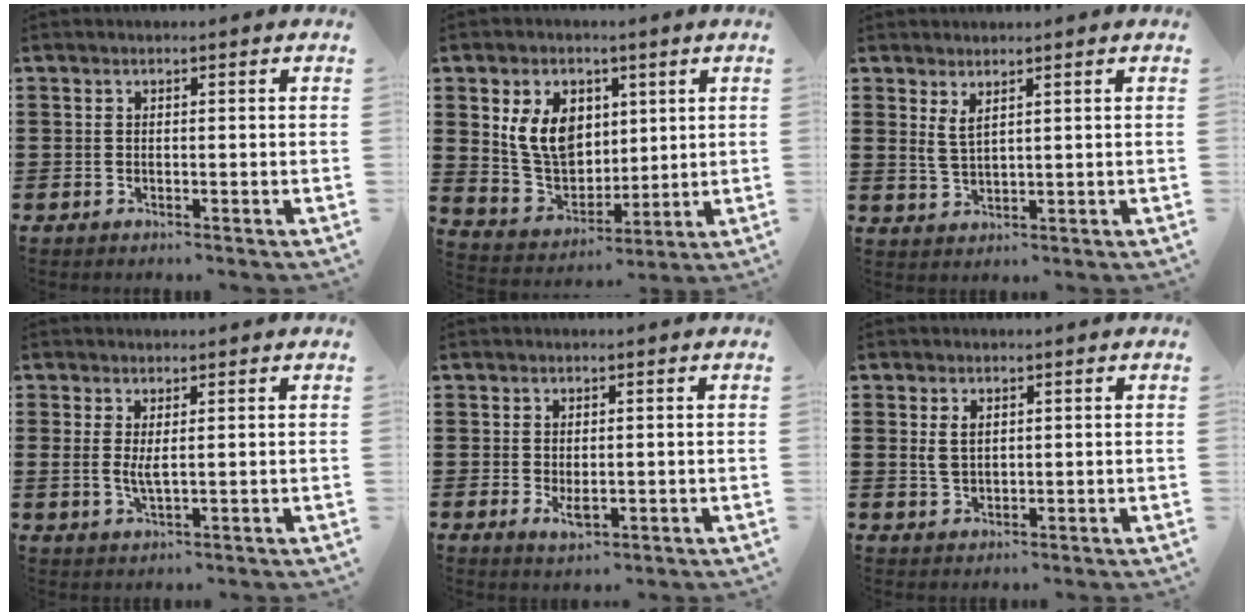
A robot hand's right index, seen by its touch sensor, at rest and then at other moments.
{"total": 8.9, "force": [2.7, 6.6, 5.2], "torque": [-0.146, 0.013, 0.049]}
{"total": 2.6, "force": [1.9, 0.7, 1.6], "torque": [-0.036, 0.003, 0.035]}
{"total": 2.7, "force": [0.8, 0.6, 2.5], "torque": [-0.052, 0.000, 0.015]}
{"total": 2.2, "force": [-0.2, 1.0, 1.9], "torque": [-0.036, -0.001, -0.004]}
{"total": 2.6, "force": [1.0, 1.5, 1.8], "torque": [-0.040, 0.005, 0.018]}